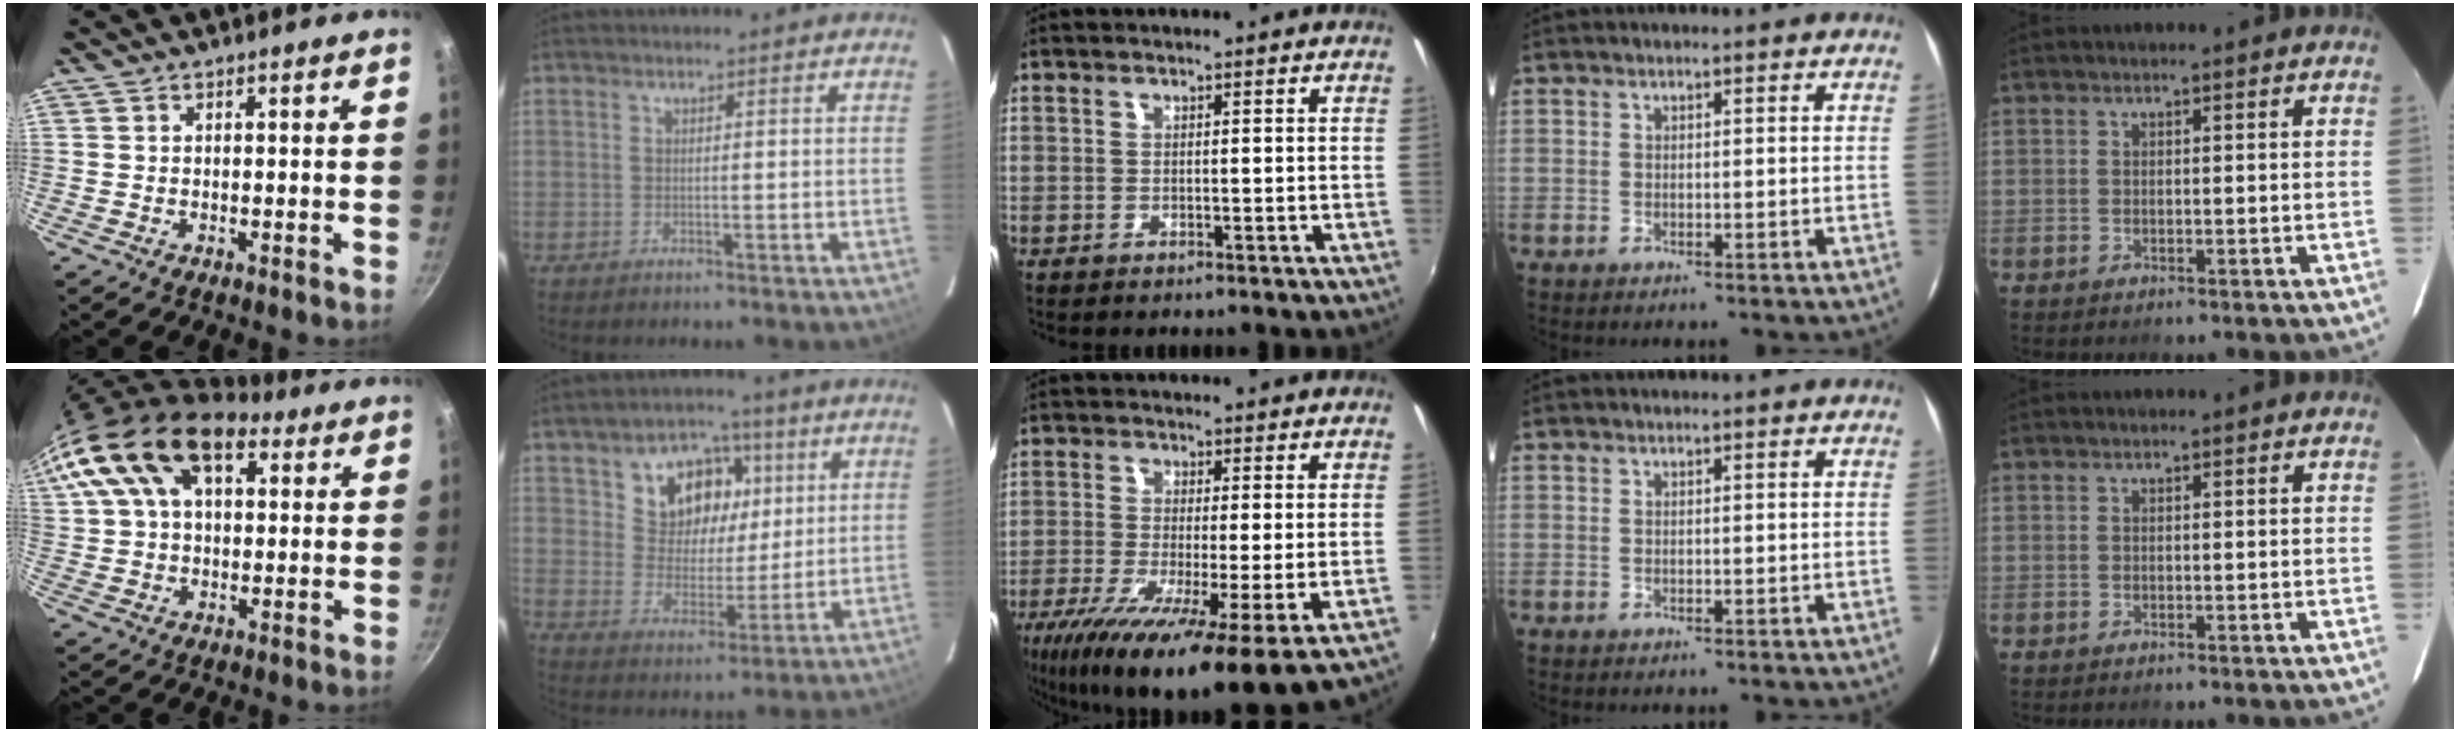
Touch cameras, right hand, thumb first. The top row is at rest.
{"thumb": {"total": 19.6, "force": [8.0, 11.7, 13.5], "torque": [-0.240, 0.014, 0.126]}, "index": {"total": 11.9, "force": [4.8, 9.0, 6.1], "torque": [-0.117, 0.020, 0.088]}, "middle": {"total": 15.6, "force": [-6.9, 2.1, 13.8], "torque": [-0.264, -0.060, -0.118]}}